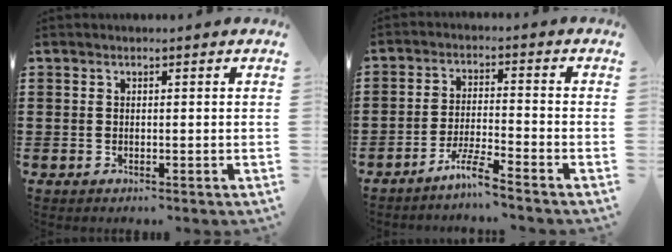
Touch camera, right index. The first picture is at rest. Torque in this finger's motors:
{"motor_torque": [1.35, 0.78, 0.06, 0.02]}